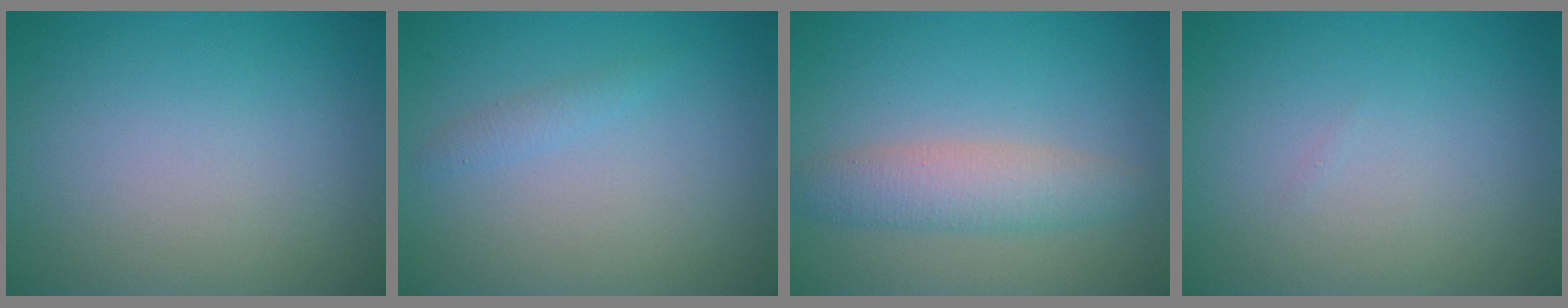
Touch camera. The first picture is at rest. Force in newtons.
{"total": 1.0, "press": 1.0, "slide": 0.0}
{"total": 3.6, "press": 3.6, "slide": 0.1}
{"total": 0.0}